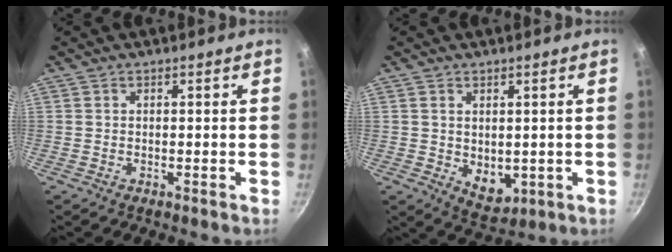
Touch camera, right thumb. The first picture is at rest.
{"total": 5.7, "force": [0.2, 4.0, 4.1], "torque": [-0.047, -0.015, 0.016]}